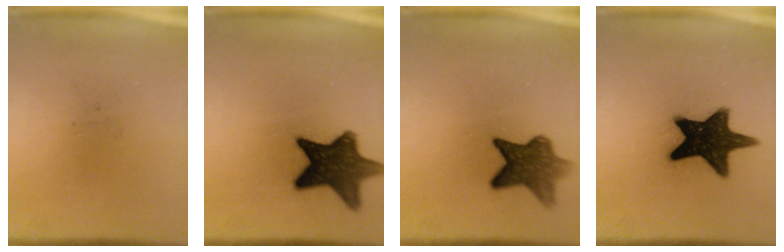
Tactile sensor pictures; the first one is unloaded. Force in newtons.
{"total": 13.1}
{"total": 8.3}
{"total": 16.1}